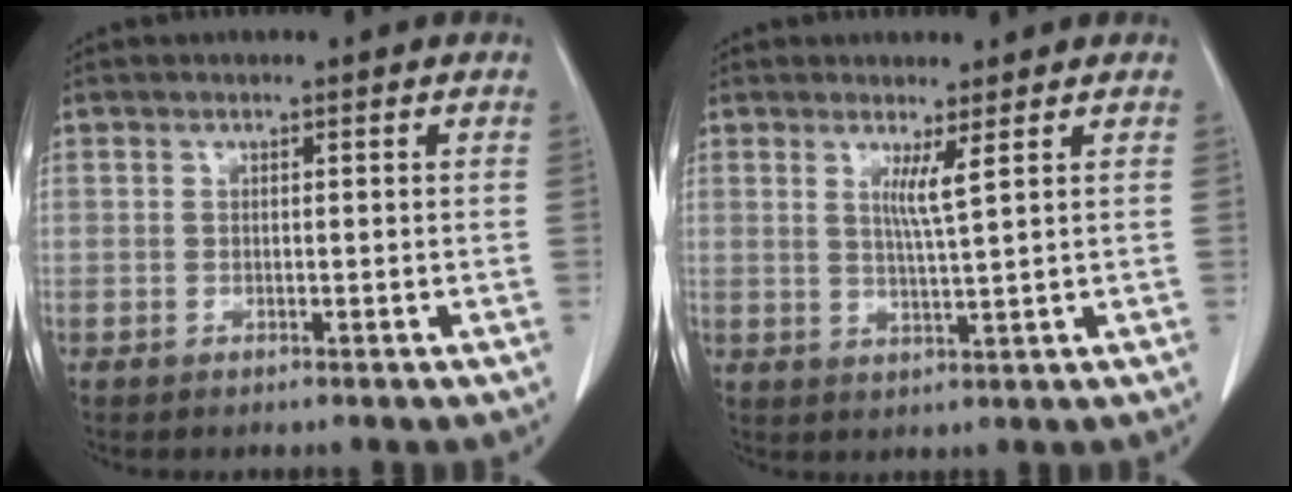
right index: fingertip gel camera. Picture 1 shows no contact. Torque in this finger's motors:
{"motor_torque": [0.26, 0.26, 0.04, 0.05]}